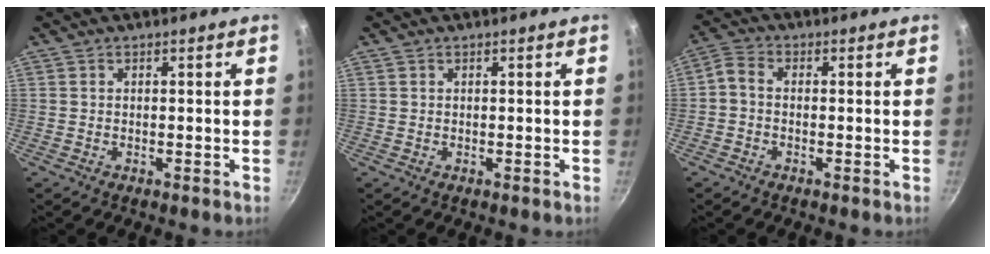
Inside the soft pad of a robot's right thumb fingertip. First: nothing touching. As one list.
[{"total": 0.0}, {"total": 3.1, "force": [-0.9, 2.2, 2.1], "torque": [-0.052, 0.018, -0.031]}]